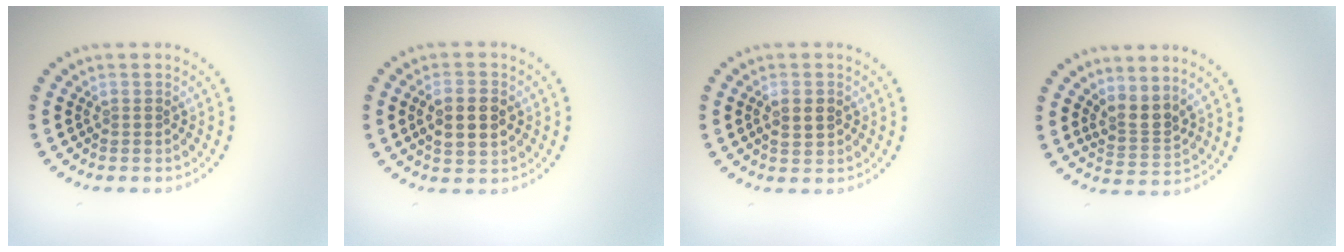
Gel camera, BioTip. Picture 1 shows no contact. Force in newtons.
{"total": 3.6, "press": 3.6, "slide": 0.4}
{"total": 1.7, "press": 1.7, "slide": 0.2}
{"total": 2.6, "press": 2.0, "slide": 1.8}